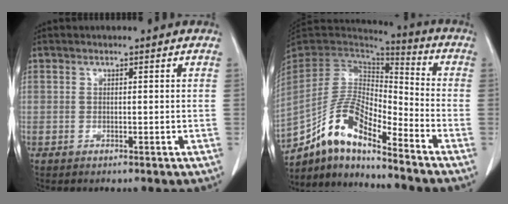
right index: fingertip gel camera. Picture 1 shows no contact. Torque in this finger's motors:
{"motor_torque": [0.87, -0.85, 0.19, 0.06]}